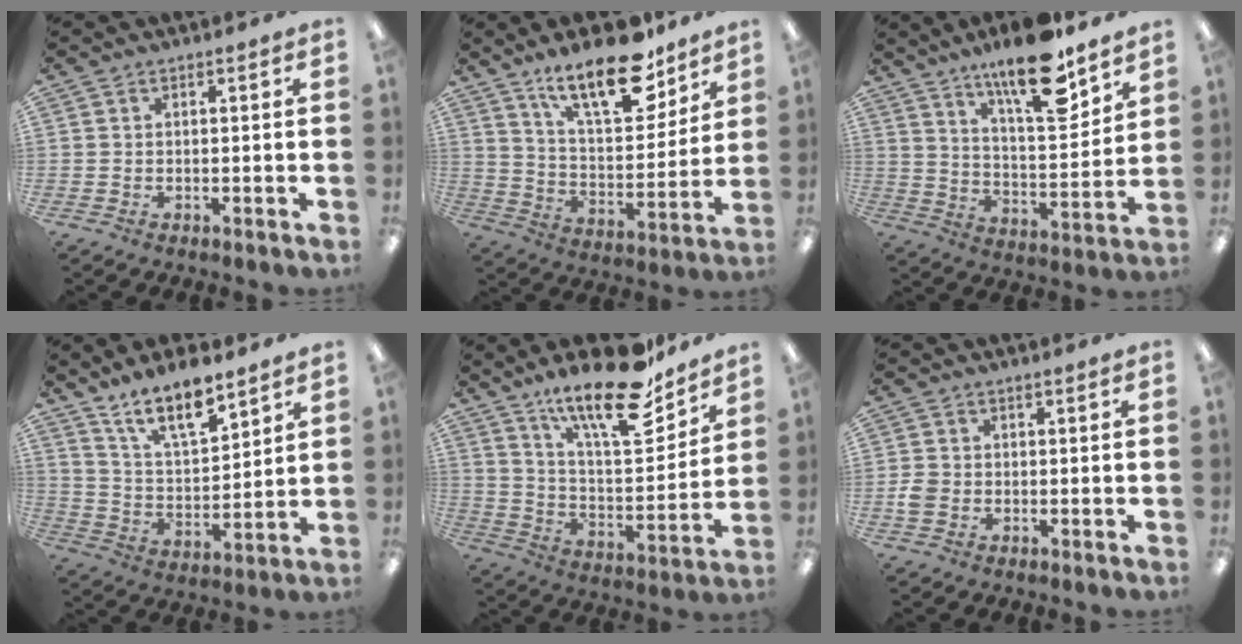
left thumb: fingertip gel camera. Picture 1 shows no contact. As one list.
[{"total": 20.1, "force": [13.7, 7.8, 12.5], "torque": [-0.196, -0.078, 0.229]}, {"total": 17.8, "force": [13.0, 5.0, 11.1], "torque": [-0.174, -0.078, 0.212]}, {"total": 12.9, "force": [10.5, 3.9, 6.3], "torque": [-0.119, -0.061, 0.189]}, {"total": 20.3, "force": [15.2, 6.0, 12.1], "torque": [-0.198, -0.103, 0.253]}, {"total": 2.8, "force": [-0.8, 2.3, 1.4], "torque": [-0.021, 0.007, -0.014]}]